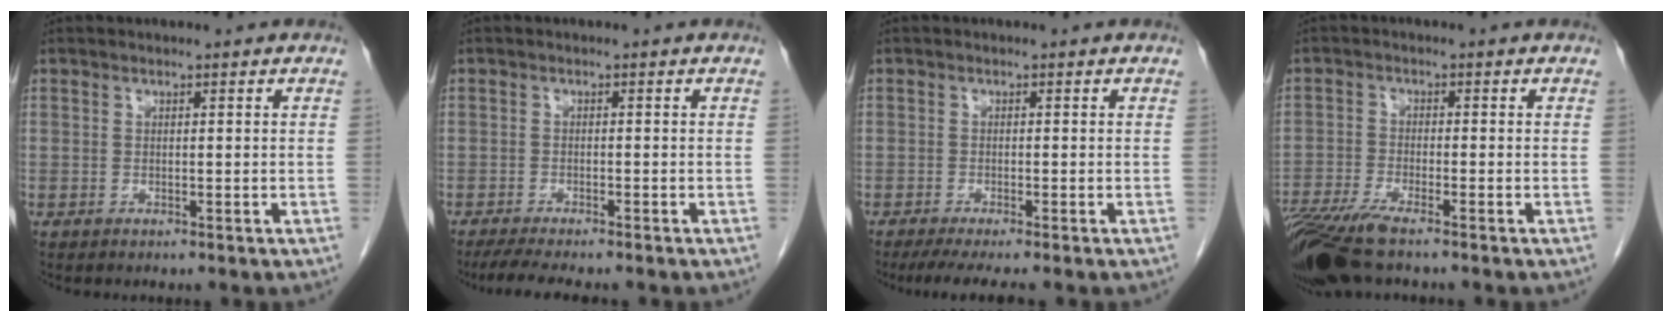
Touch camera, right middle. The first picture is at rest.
{"total": 6.7, "force": [-5.6, 0.8, 3.6], "torque": [-0.051, -0.014, -0.087]}
{"total": 5.0, "force": [-4.0, 0.0, 3.0], "torque": [-0.043, -0.012, -0.065]}
{"total": 9.5, "force": [-7.2, 1.2, 6.1], "torque": [-0.119, -0.021, -0.132]}